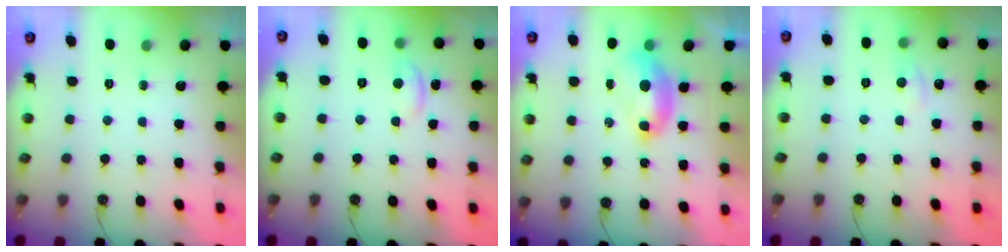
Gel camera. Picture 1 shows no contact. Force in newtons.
{"total": 1.5, "press": 1.4, "slide": 0.5}
{"total": 2.7, "press": 2.6, "slide": 0.6}
{"total": 2.2, "press": 2.2, "slide": 0.5}